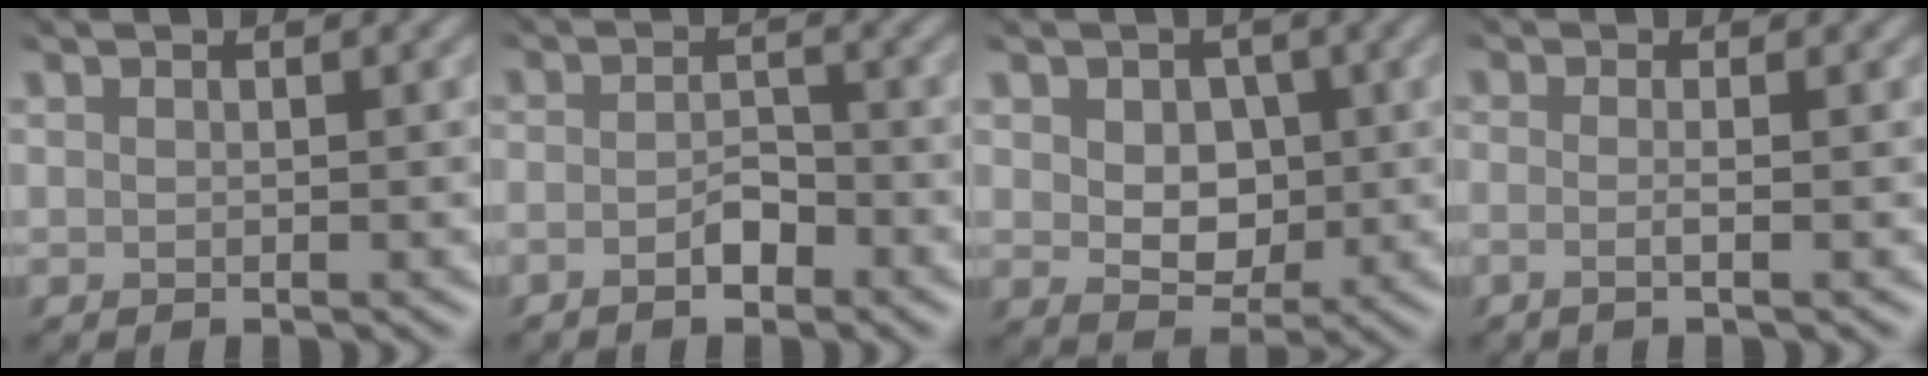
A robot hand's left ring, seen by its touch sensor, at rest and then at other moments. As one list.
[{"total": 2.5, "force": [-2.3, 0.7, 0.6], "torque": [-0.018, -0.009, -0.041]}, {"total": 4.0, "force": [0.0, 3.1, 2.5], "torque": [-0.052, -0.017, 0.004]}, {"total": 1.7, "force": [-0.6, 0.5, 1.5], "torque": [-0.017, -0.004, -0.038]}]